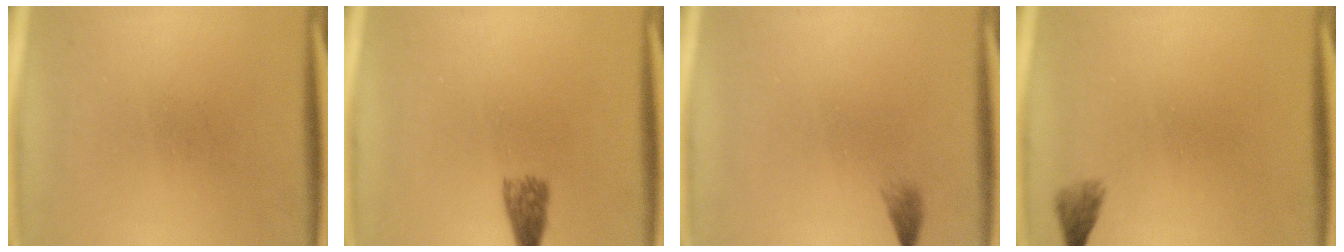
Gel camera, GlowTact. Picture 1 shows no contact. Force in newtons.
{"total": 2.7}
{"total": 1.0}
{"total": 1.5}